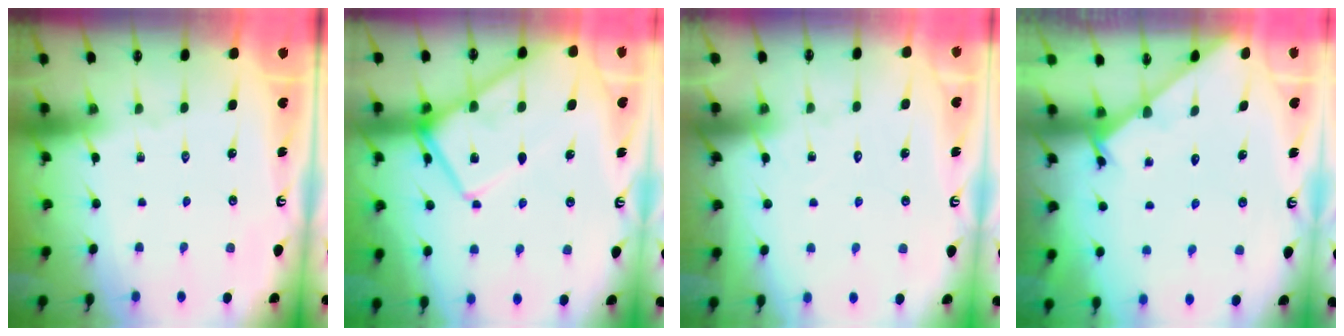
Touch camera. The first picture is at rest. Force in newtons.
{"total": 12.5, "press": 12.4, "slide": 1.3}
{"total": 7.5, "press": 7.5, "slide": 0.5}
{"total": 1.1, "press": 1.1, "slide": 0.1}